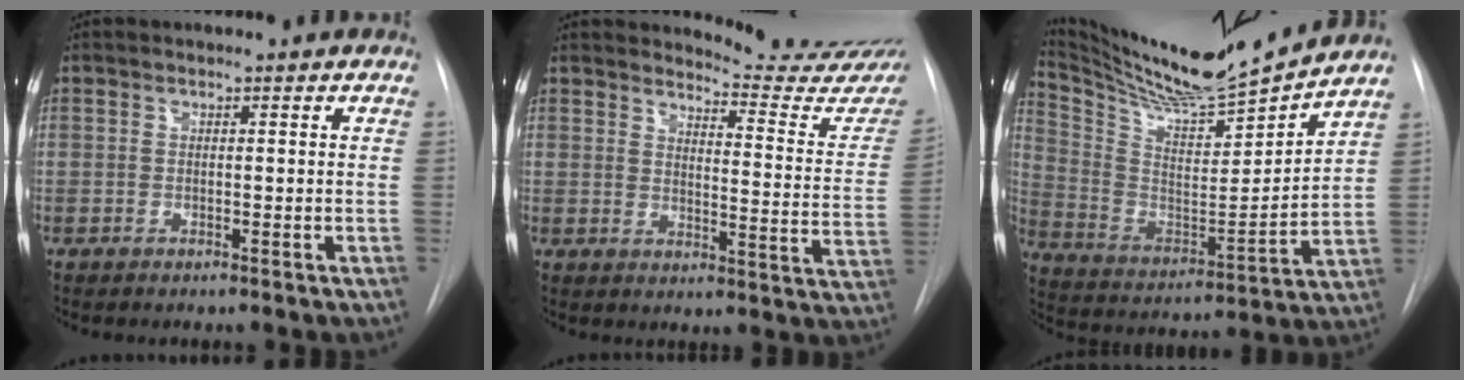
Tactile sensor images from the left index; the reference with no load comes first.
{"total": 15.2, "force": [15.2, 0.0, 1.6], "torque": [-0.005, -0.140, 0.153]}
{"total": 18.6, "force": [17.0, 0.3, 7.6], "torque": [-0.151, -0.037, 0.287]}